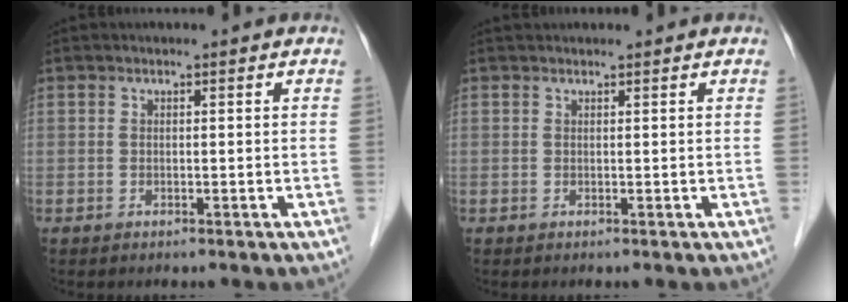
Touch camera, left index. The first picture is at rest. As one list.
[{"total": 1.7, "force": [1.6, 0.3, 0.3], "torque": [-0.009, 0.026, 0.026]}]